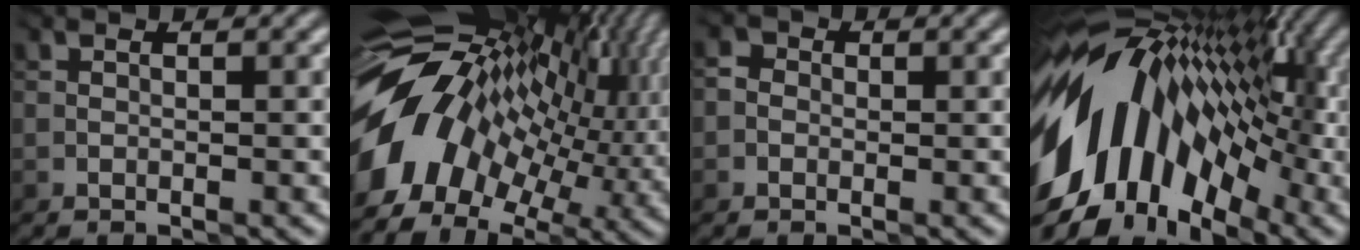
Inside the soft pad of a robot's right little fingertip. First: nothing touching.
{"total": 14.4, "force": [0.2, 9.2, 11.1], "torque": [-0.219, 0.019, -0.001]}
{"total": 0.8, "force": [-0.2, 0.7, 0.1], "torque": [0.005, 0.003, -0.008]}
{"total": 14.5, "force": [-1.1, 9.2, 11.1], "torque": [-0.187, 0.014, -0.035]}